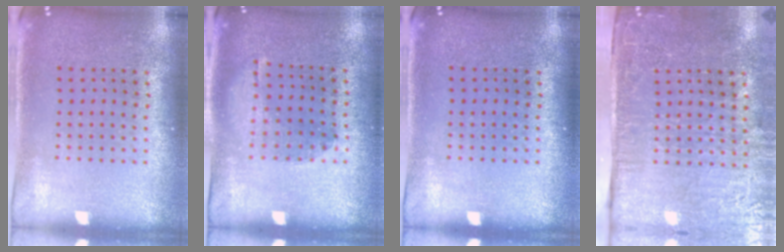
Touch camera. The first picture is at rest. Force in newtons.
{"total": 1.2, "press": 0.8, "slide": 0.9}
{"total": 0.0}
{"total": 5.0, "press": 4.1, "slide": 2.8}